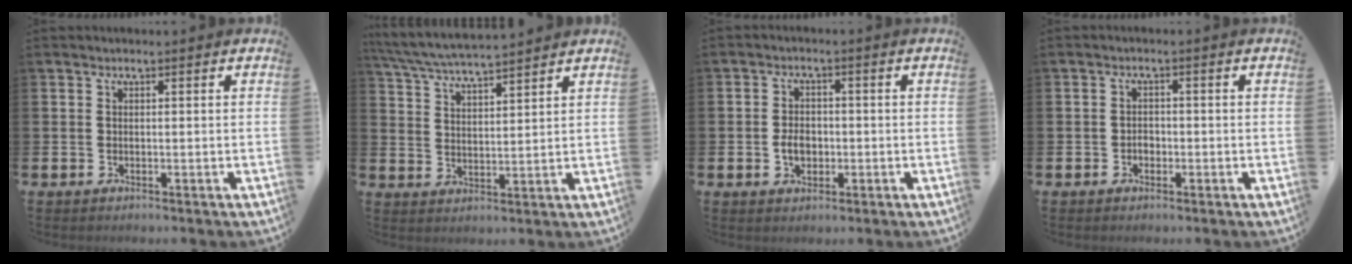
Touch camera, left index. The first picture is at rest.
{"total": 5.7, "force": [5.6, 0.2, 1.2], "torque": [-0.041, -0.033, 0.099]}
{"total": 3.0, "force": [-0.7, 2.3, 1.9], "torque": [-0.014, -0.006, -0.020]}
{"total": 1.5, "force": [-0.6, 1.1, 0.7], "torque": [-0.007, 0.001, -0.015]}